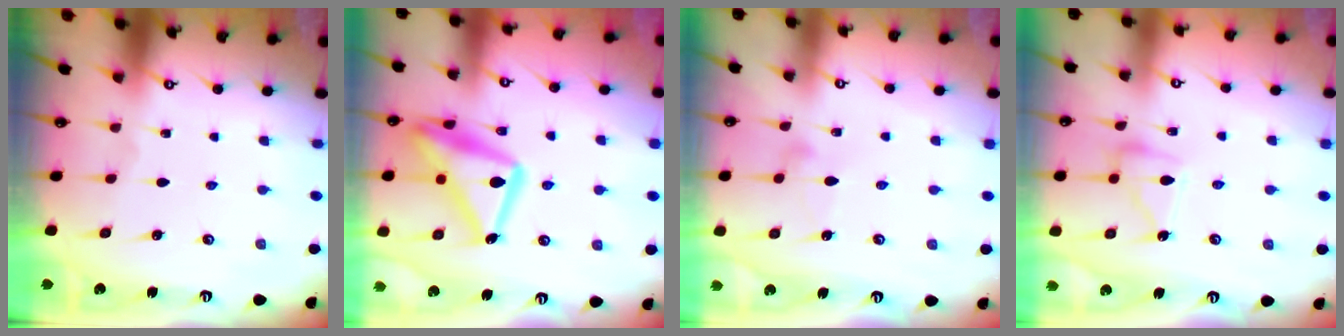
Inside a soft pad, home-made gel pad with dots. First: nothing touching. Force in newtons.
{"total": 19.3, "press": 19.2, "slide": 1.6}
{"total": 6.8, "press": 6.8, "slide": 0.3}
{"total": 10.7, "press": 10.7, "slide": 0.8}